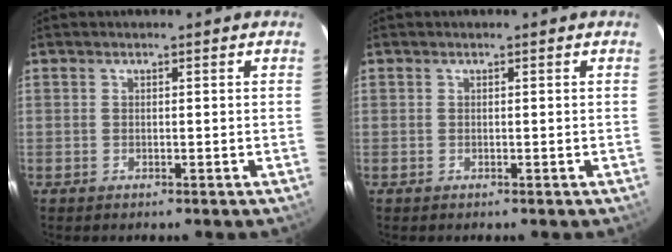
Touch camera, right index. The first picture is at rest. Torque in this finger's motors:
{"motor_torque": [0.00, 0.01, 0.00, 0.00]}